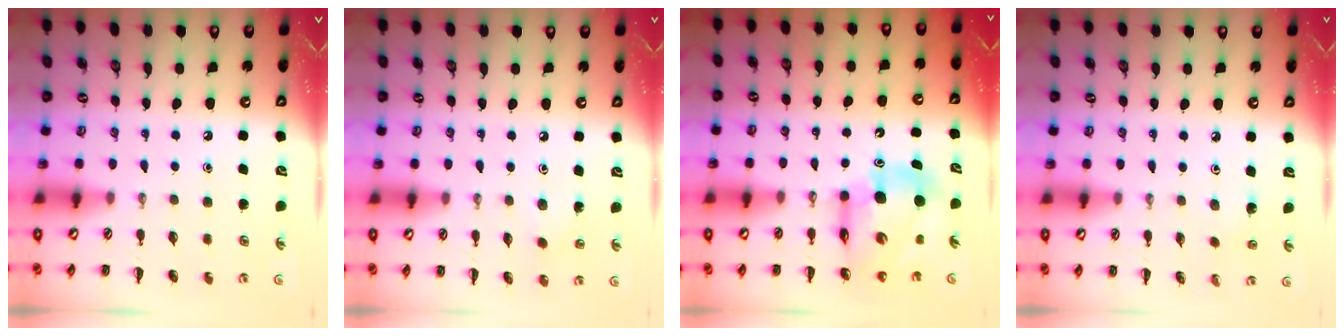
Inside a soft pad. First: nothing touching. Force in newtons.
{"total": 2.0, "press": 1.8, "slide": 0.7}
{"total": 11.1, "press": 10.6, "slide": 3.5}
{"total": 1.9, "press": 1.9, "slide": 0.4}